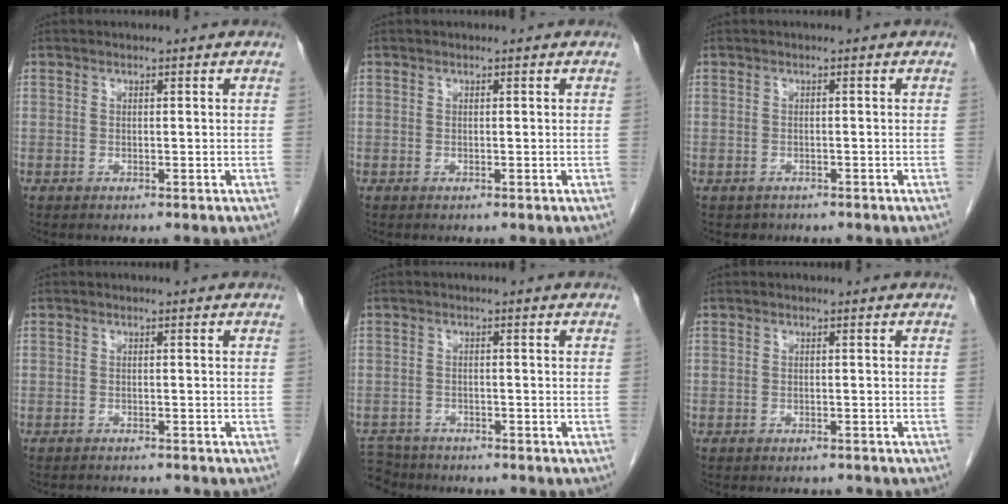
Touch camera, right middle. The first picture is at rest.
{"total": 0.0}
{"total": 1.5, "force": [-1.1, 1.0, -0.1], "torque": [-0.010, 0.002, -0.014]}
{"total": 3.3, "force": [-3.3, 0.4, 0.6], "torque": [-0.004, -0.007, -0.045]}
{"total": 6.3, "force": [-5.7, 2.4, 0.6], "torque": [-0.013, 0.001, -0.099]}
{"total": 1.8, "force": [-1.7, 0.6, 0.3], "torque": [-0.004, -0.003, -0.020]}